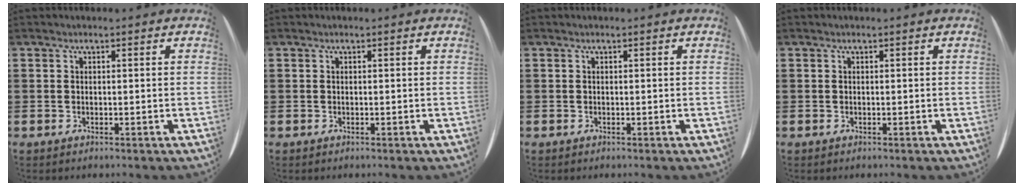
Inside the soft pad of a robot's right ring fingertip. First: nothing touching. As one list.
[{"total": 0.0}, {"total": 0.0}, {"total": 0.0}]